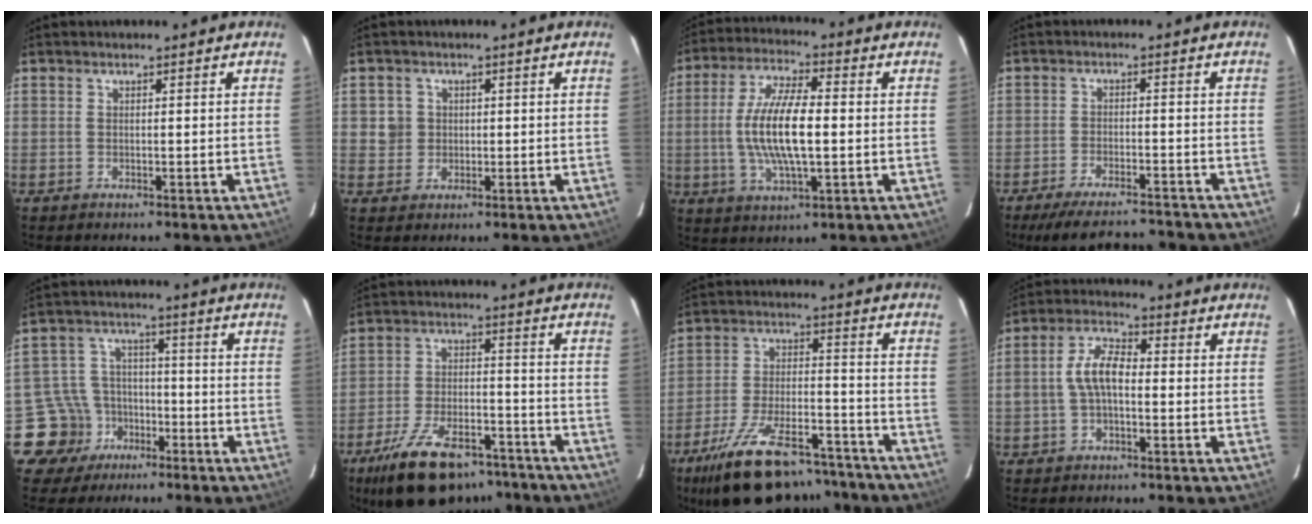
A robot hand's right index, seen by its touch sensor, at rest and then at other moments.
{"total": 3.4, "force": [0.3, 3.3, 0.2], "torque": [0.005, 0.017, 0.008]}
{"total": 12.8, "force": [-0.8, 3.9, 12.2], "torque": [-0.246, 0.001, -0.014]}
{"total": 13.6, "force": [-12.1, 3.3, 5.2], "torque": [-0.116, -0.009, -0.177]}
{"total": 9.2, "force": [-5.0, 7.6, 0.3], "torque": [-0.035, 0.031, -0.075]}
{"total": 18.4, "force": [-13.4, 8.2, 9.6], "torque": [-0.195, -0.010, -0.204]}
{"total": 22.1, "force": [-17.4, 8.4, 10.8], "torque": [-0.207, -0.008, -0.256]}
{"total": 6.8, "force": [-0.7, 3.6, 5.8], "torque": [-0.117, 0.018, -0.013]}